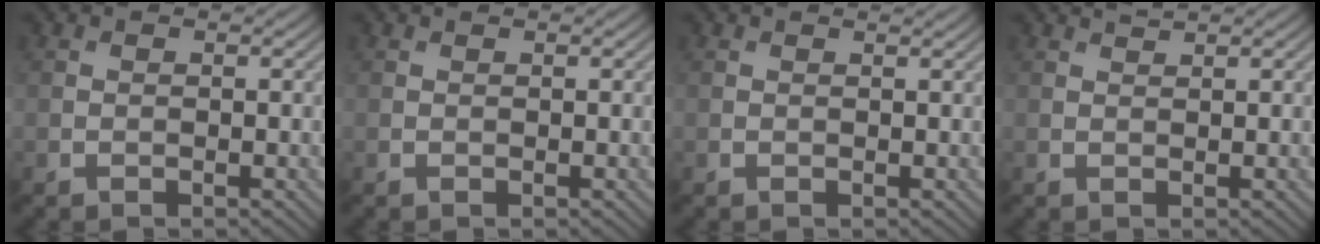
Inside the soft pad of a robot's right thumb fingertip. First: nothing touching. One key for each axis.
{"total": 0.0}
{"total": 0.6, "fx": 0.6, "fy": 0.0, "fz": 0.3, "tx": -0.008, "ty": -0.003, "tz": 0.006}
{"total": 0.9, "fx": 0.9, "fy": 0.0, "fz": 0.3, "tx": -0.007, "ty": 0.000, "tz": 0.018}